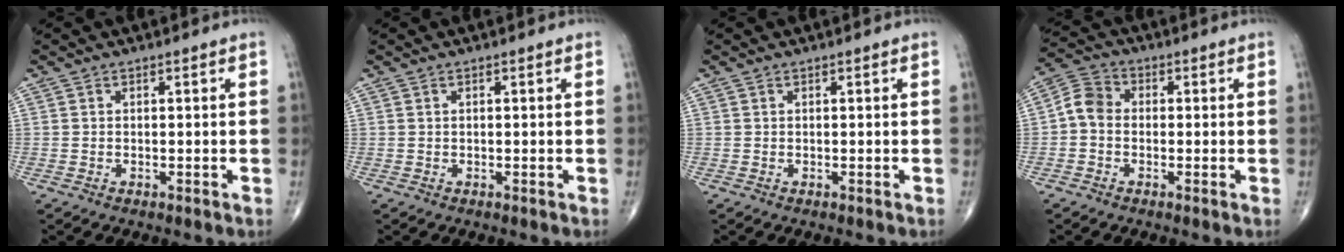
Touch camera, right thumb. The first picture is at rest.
{"total": 0.0}
{"total": 0.0}
{"total": 5.1, "force": [-0.6, 4.1, 2.9], "torque": [-0.043, 0.017, -0.028]}